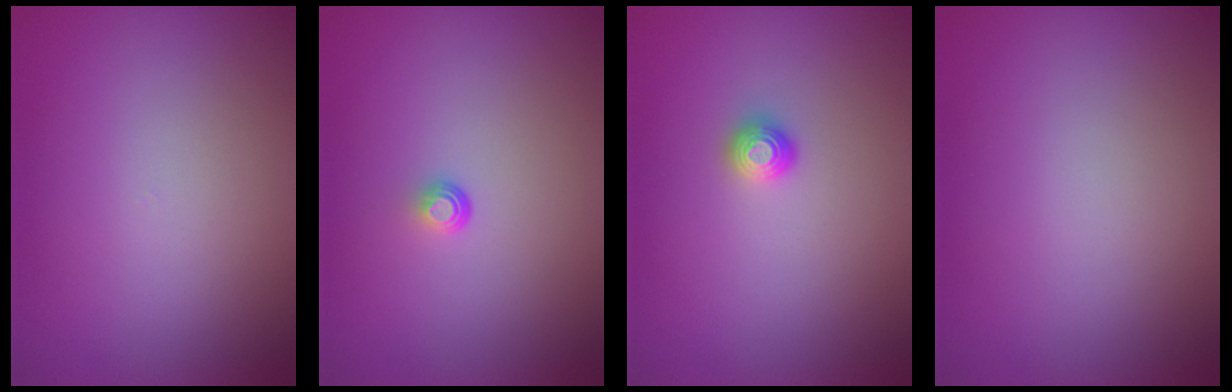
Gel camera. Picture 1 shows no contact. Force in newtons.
{"total": 0.9, "press": 0.5, "slide": 0.7}
{"total": 1.1, "press": 1.1, "slide": 0.1}
{"total": 0.0}